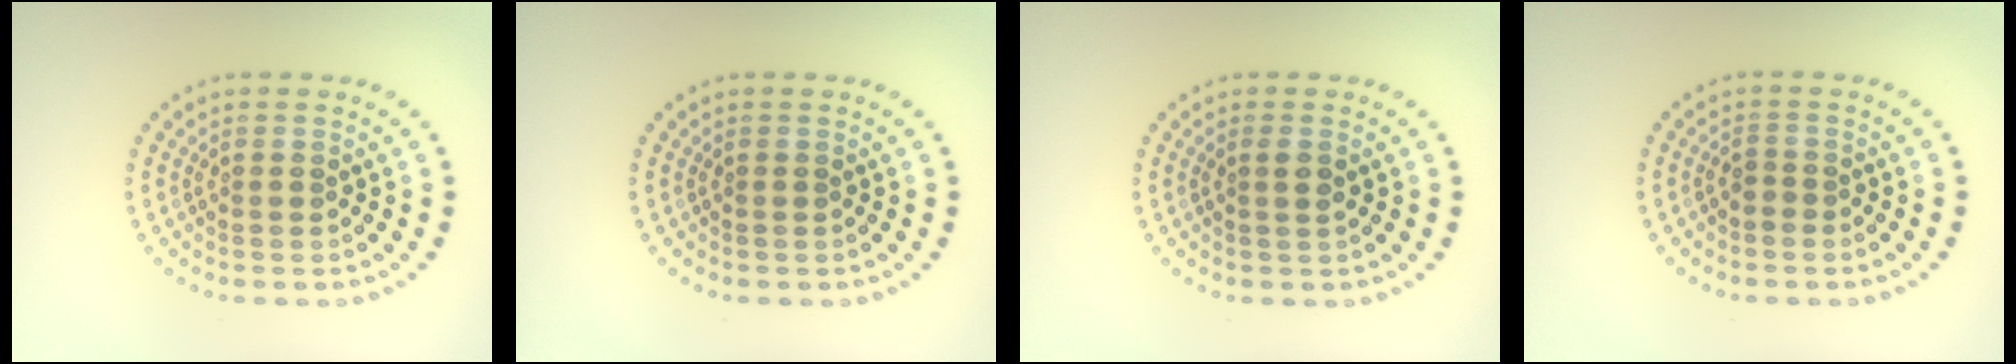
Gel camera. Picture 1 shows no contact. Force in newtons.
{"total": 0.0}
{"total": 1.0, "press": 0.8, "slide": 0.5}
{"total": 0.8, "press": 0.6, "slide": 0.5}